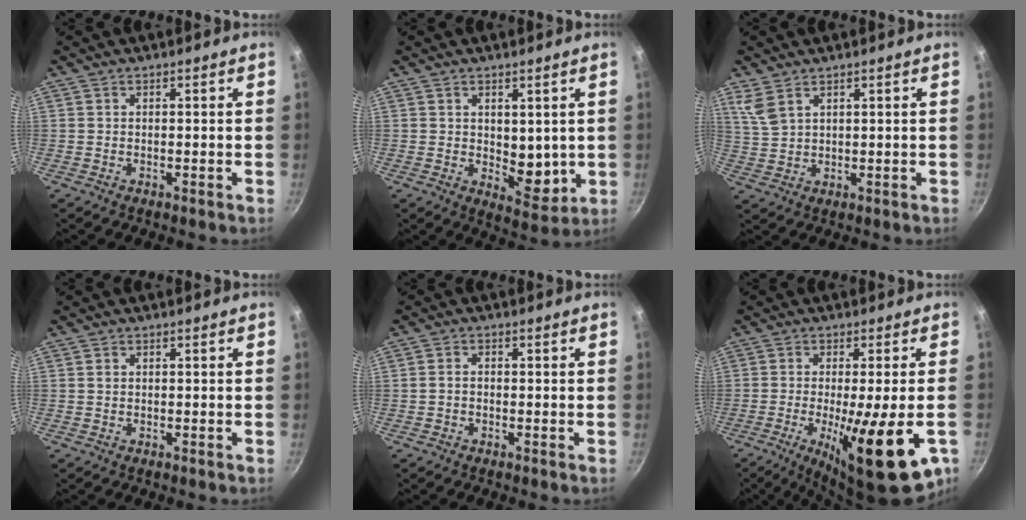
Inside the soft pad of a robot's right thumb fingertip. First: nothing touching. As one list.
[{"total": 6.9, "force": [1.1, 4.4, 5.2], "torque": [-0.052, -0.032, 0.022]}, {"total": 4.4, "force": [2.8, 2.3, 2.6], "torque": [-0.052, -0.011, 0.067]}, {"total": 0.8, "force": [0.1, 0.7, 0.3], "torque": [-0.004, 0.003, 0.002]}, {"total": 1.7, "force": [-0.5, 1.2, 1.0], "torque": [-0.019, 0.012, -0.011]}, {"total": 17.7, "force": [-5.8, 3.8, 16.2], "torque": [-0.239, -0.013, -0.082]}]